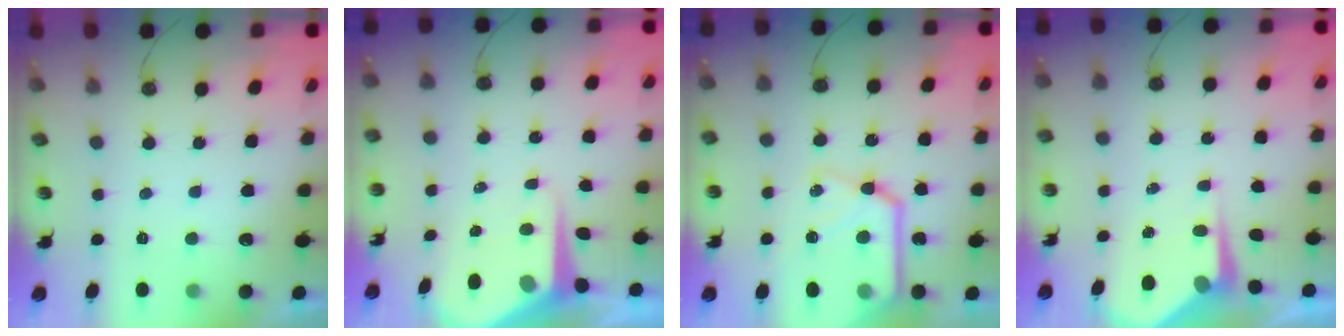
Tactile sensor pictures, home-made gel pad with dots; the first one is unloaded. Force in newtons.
{"total": 9.2, "press": 9.2, "slide": 1.0}
{"total": 20.1, "press": 20.0, "slide": 2.4}
{"total": 5.2, "press": 5.2, "slide": 0.6}